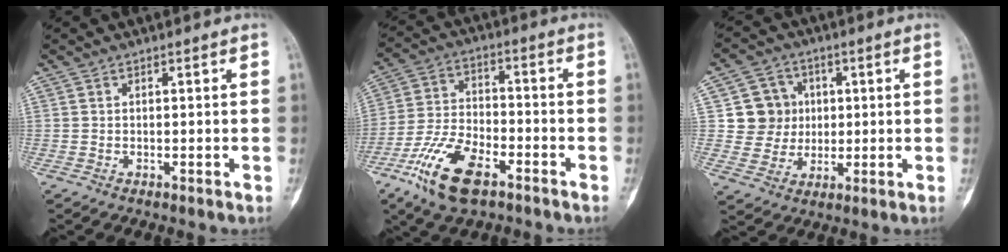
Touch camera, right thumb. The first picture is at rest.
{"total": 13.8, "force": [-7.8, 6.1, 9.6], "torque": [-0.188, 0.028, -0.150]}
{"total": 7.5, "force": [1.3, 7.3, 1.3], "torque": [0.021, 0.007, 0.020]}